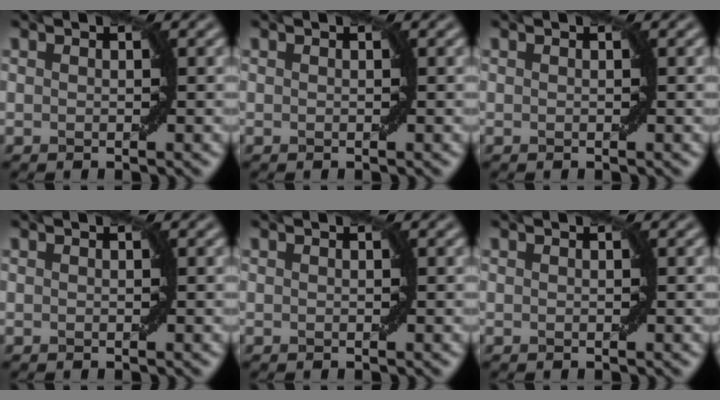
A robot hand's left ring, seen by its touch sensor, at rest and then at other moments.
{"total": 0.0}
{"total": 0.0}
{"total": 0.0}
{"total": 0.0}
{"total": 0.0}